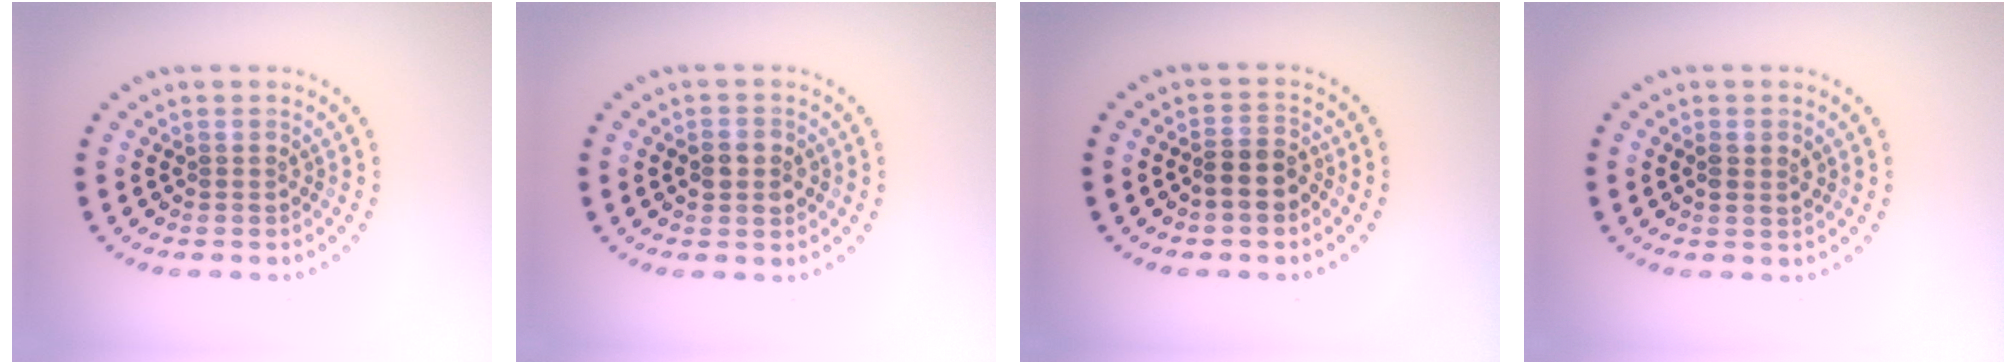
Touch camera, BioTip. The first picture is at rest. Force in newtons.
{"total": 2.0, "press": 1.9, "slide": 0.3}
{"total": 2.6, "press": 2.4, "slide": 1.1}
{"total": 1.5, "press": 1.4, "slide": 0.4}